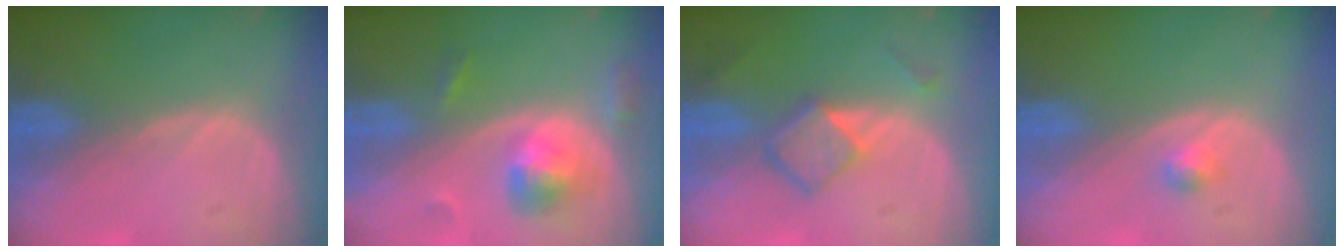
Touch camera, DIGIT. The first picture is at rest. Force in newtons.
{"total": 5.6, "press": 5.2, "slide": 2.0}
{"total": 5.2, "press": 4.6, "slide": 2.4}
{"total": 1.7, "press": 1.4, "slide": 0.8}